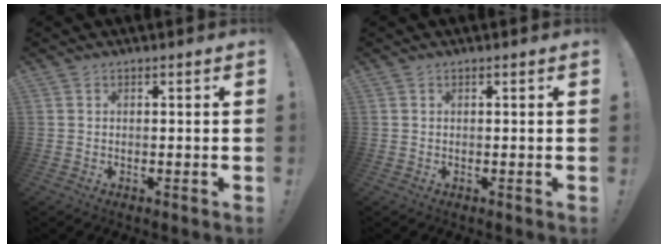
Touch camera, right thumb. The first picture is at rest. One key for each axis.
{"total": 0.0}